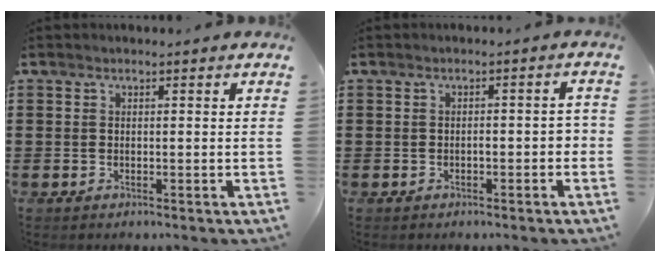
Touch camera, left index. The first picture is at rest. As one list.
[{"total": 1.7, "force": [-0.6, 0.5, 1.4], "torque": [-0.027, 0.002, -0.013]}]